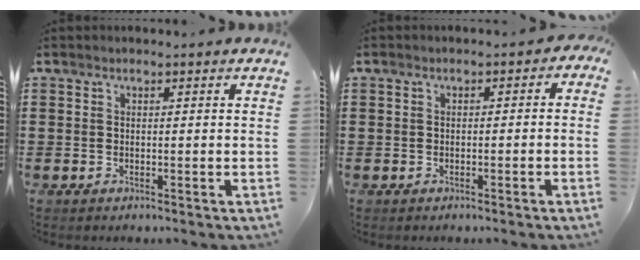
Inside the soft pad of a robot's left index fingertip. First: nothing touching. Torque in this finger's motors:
{"motor_torque": [1.12, -1.02, 0.35, 0.04]}